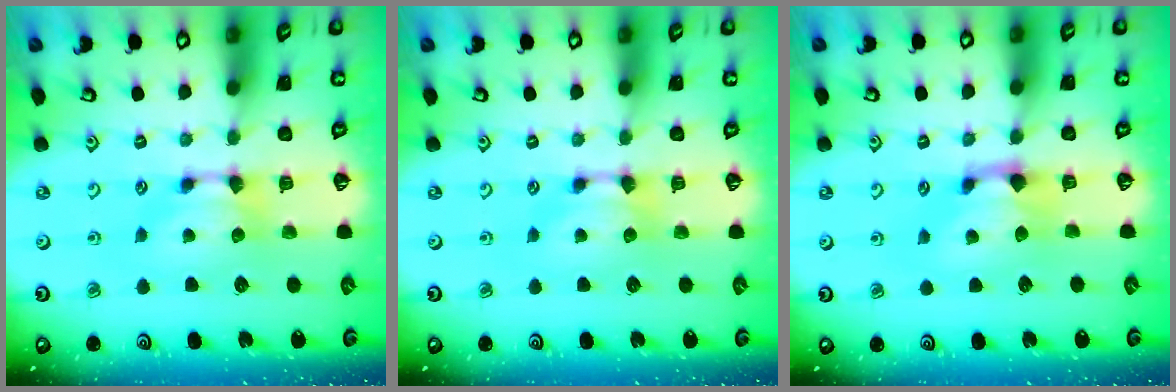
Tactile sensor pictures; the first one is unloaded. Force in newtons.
{"total": 0.0}
{"total": 1.2, "press": 0.4, "slide": 1.1}